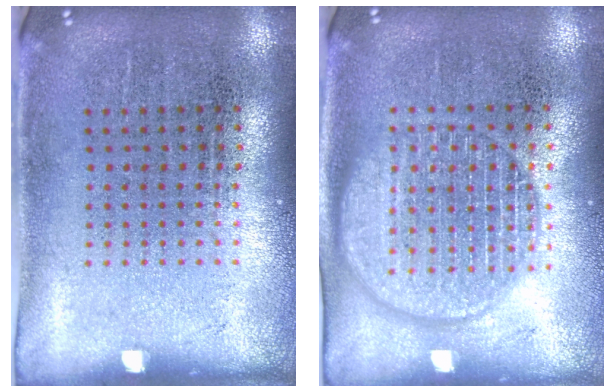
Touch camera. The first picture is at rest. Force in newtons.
{"total": 2.3, "press": 2.3, "slide": 0.3}